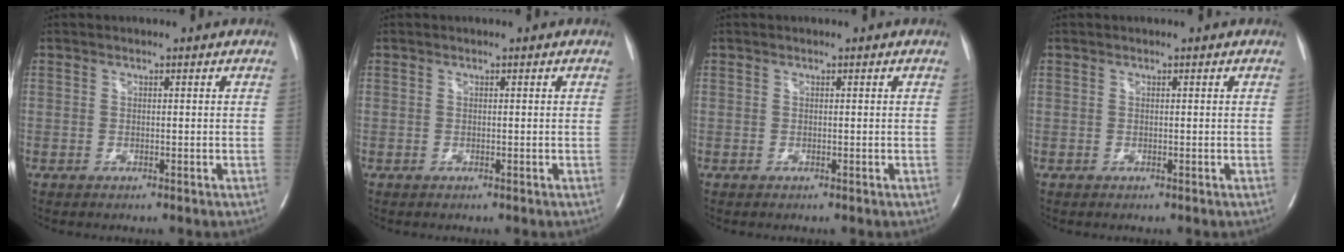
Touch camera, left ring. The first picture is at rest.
{"total": 0.0}
{"total": 0.0}
{"total": 0.0}